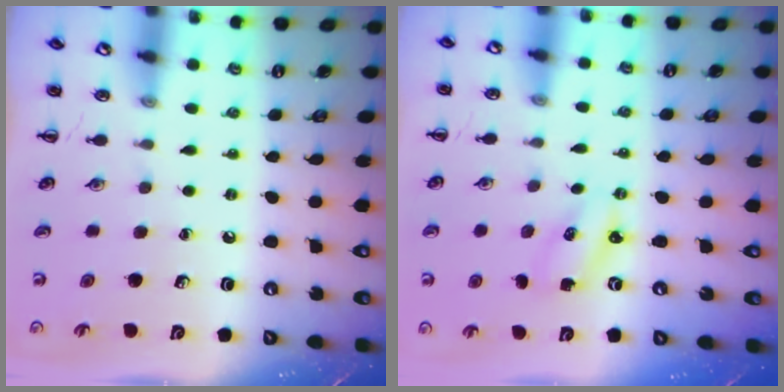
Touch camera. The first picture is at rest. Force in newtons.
{"total": 2.4, "press": 2.3, "slide": 0.6}